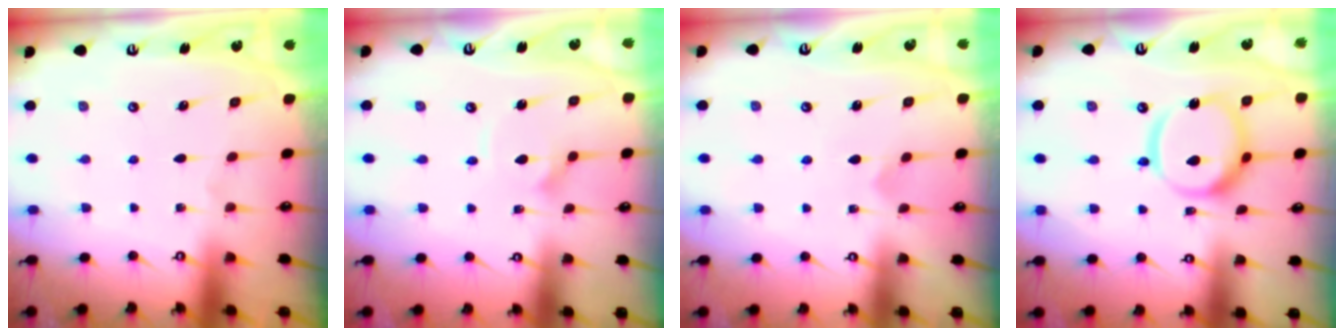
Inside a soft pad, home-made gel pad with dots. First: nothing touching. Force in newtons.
{"total": 4.5, "press": 4.5, "slide": 0.4}
{"total": 2.2, "press": 2.2, "slide": 0.2}
{"total": 15.0, "press": 14.9, "slide": 1.9}